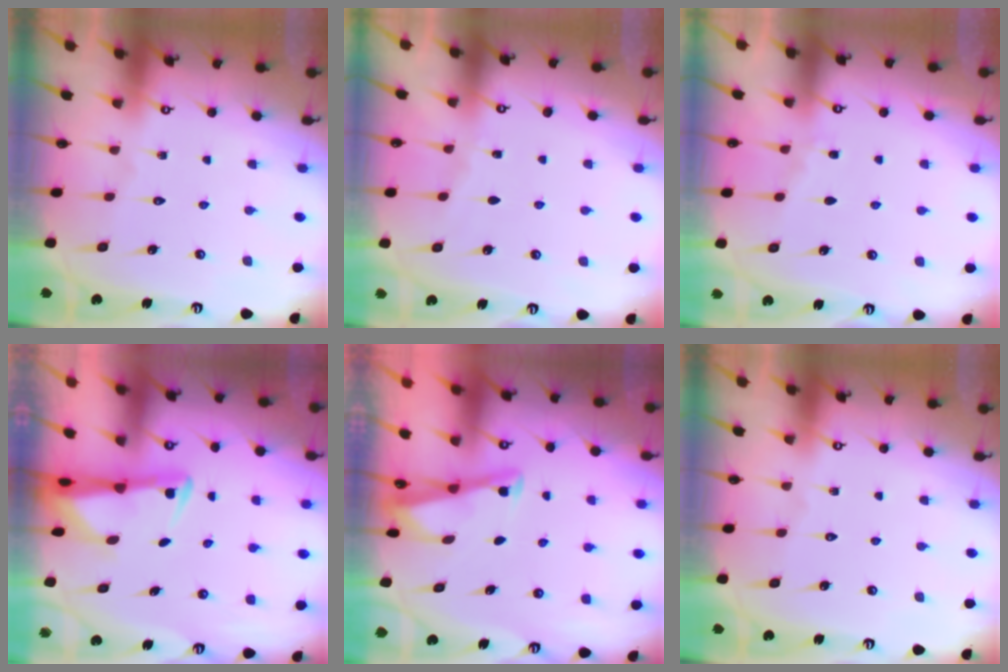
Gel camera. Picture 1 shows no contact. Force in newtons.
{"total": 1.9, "press": 1.9, "slide": 0.4}
{"total": 3.9, "press": 3.9, "slide": 0.5}
{"total": 3.0, "press": 2.9, "slide": 0.6}
{"total": 2.9, "press": 2.8, "slide": 0.4}
{"total": 0.0}